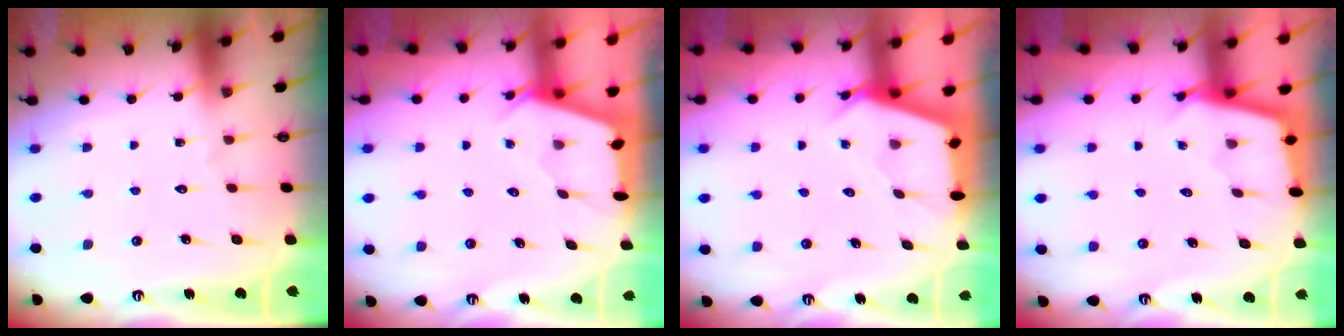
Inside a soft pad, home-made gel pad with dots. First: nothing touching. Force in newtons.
{"total": 2.6, "press": 2.5, "slide": 0.3}
{"total": 2.7, "press": 2.7, "slide": 0.3}
{"total": 2.3, "press": 2.3, "slide": 0.1}